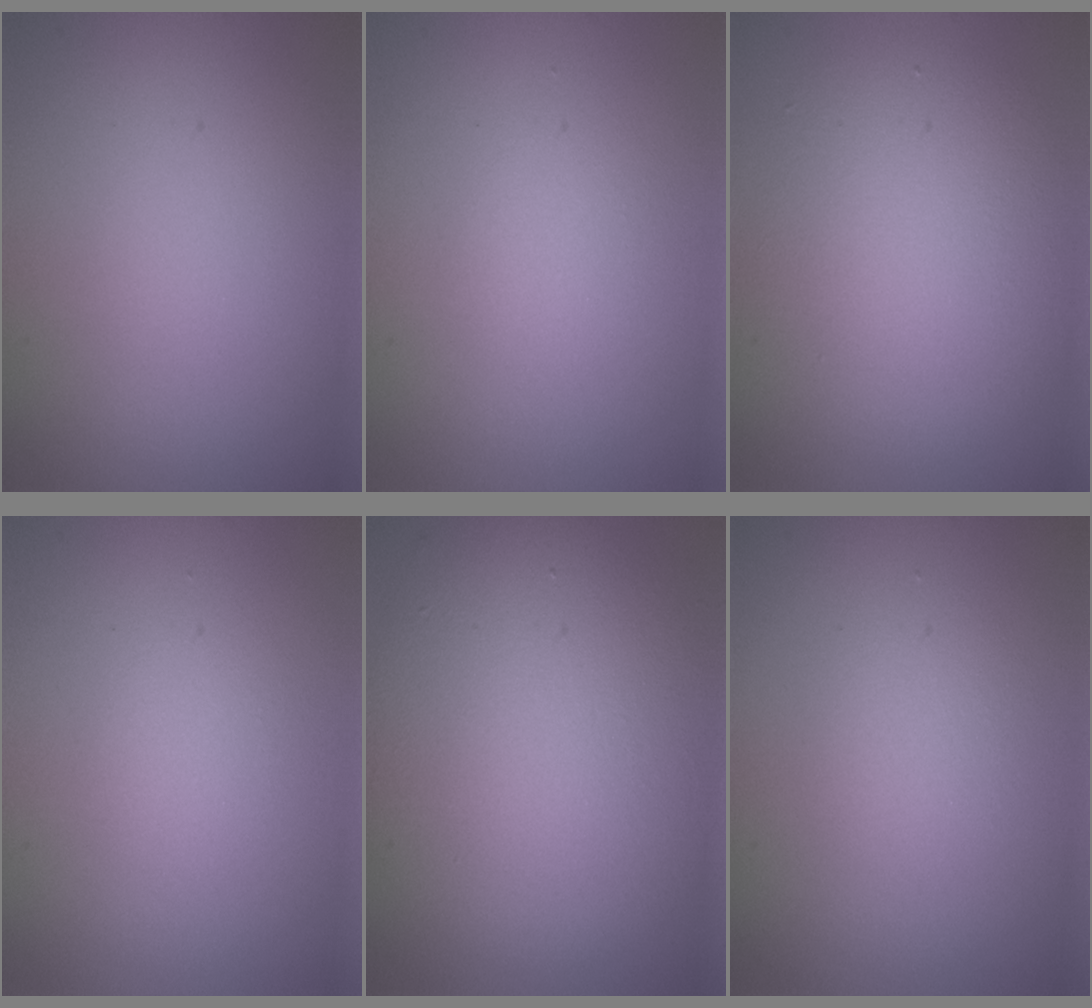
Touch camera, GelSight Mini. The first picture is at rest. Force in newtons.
{"total": 1.3, "press": 1.3, "slide": 0.0}
{"total": 5.5, "press": 5.5, "slide": 0.5}
{"total": 1.3, "press": 1.3, "slide": 0.0}
{"total": 10.6, "press": 10.6, "slide": 0.6}
{"total": 1.6, "press": 1.6, "slide": 0.1}